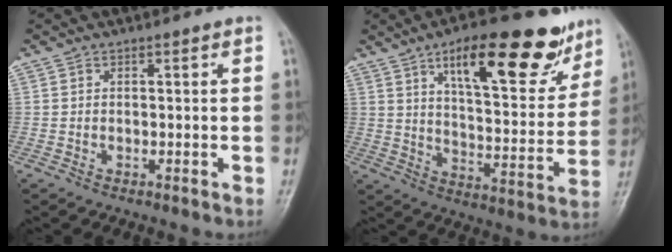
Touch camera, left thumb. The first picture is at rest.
{"total": 21.9, "force": [13.0, 7.7, 15.8], "torque": [-0.186, -0.049, 0.200]}